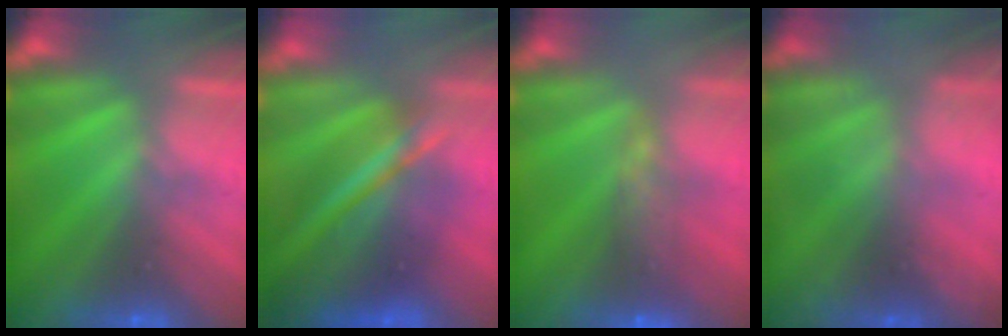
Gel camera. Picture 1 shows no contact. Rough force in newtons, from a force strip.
{"total": 9.3}
{"total": 5.5}
{"total": 1.5}